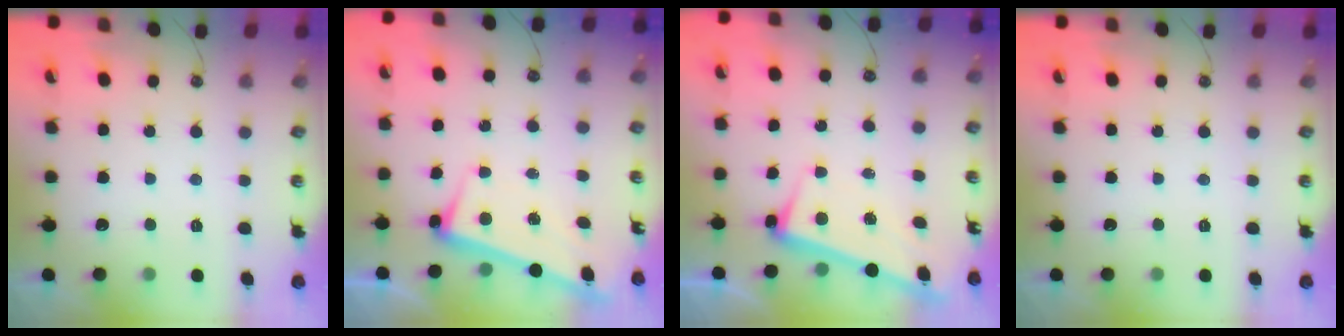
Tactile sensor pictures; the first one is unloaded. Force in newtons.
{"total": 2.6, "press": 2.5, "slide": 0.9}
{"total": 2.4, "press": 2.2, "slide": 1.1}
{"total": 0.0}